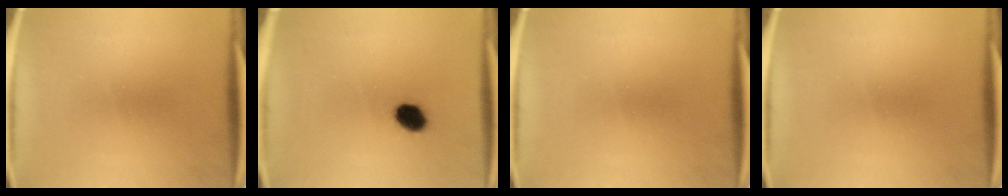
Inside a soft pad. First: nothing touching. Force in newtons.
{"total": 5.1}
{"total": 0.0}
{"total": 0.0}